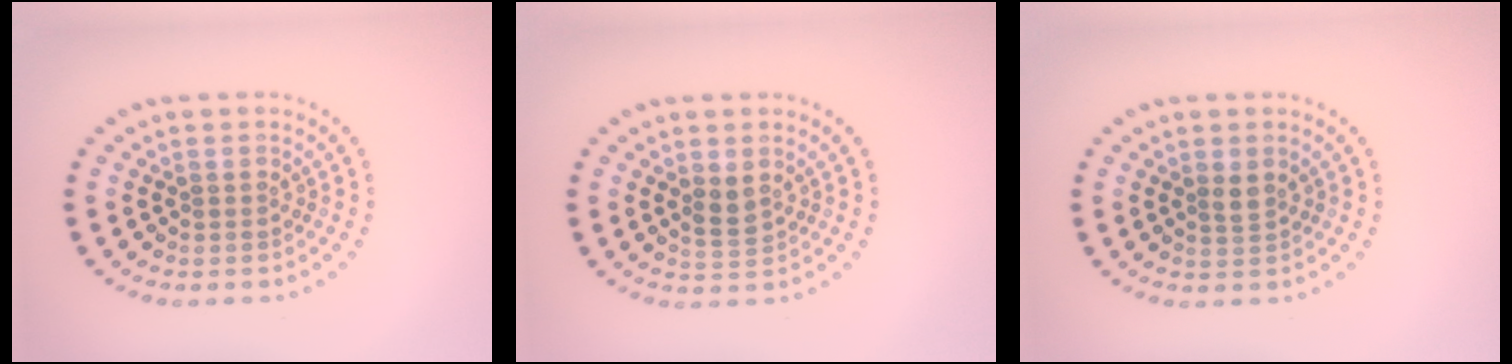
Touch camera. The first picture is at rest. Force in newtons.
{"total": 1.8, "press": 1.7, "slide": 0.7}
{"total": 1.3, "press": 1.1, "slide": 0.7}